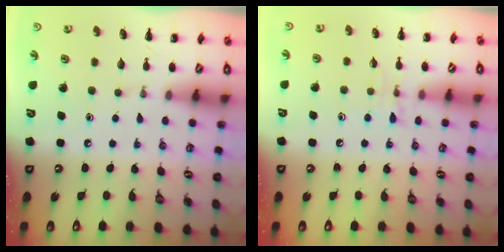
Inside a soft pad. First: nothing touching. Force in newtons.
{"total": 5.8, "press": 5.7, "slide": 1.0}